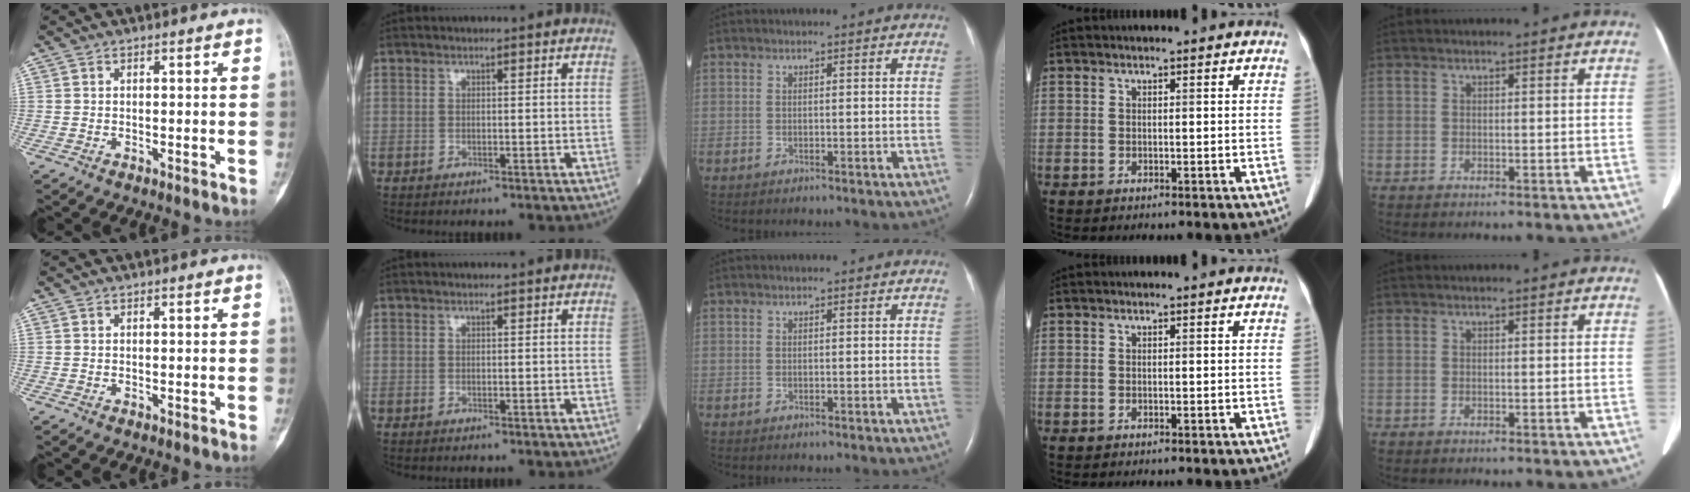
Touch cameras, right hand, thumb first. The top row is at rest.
{}